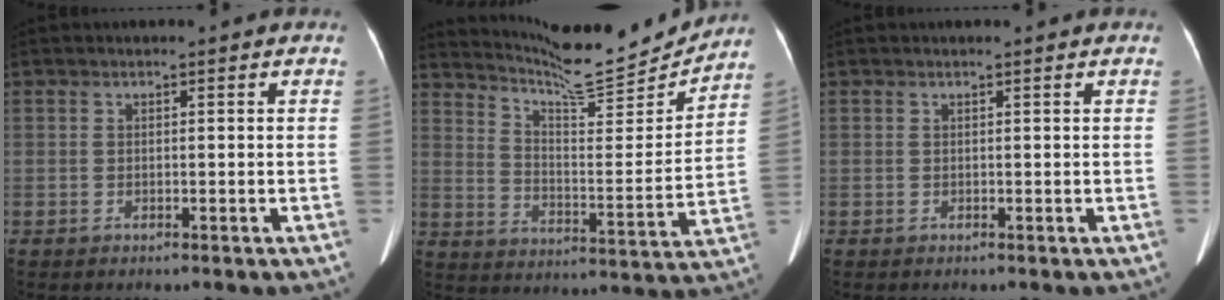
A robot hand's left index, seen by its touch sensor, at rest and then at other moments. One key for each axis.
{"total": 15.5, "fx": 15.0, "fy": 0.6, "fz": 3.9, "tx": -0.072, "ty": -0.045, "tz": 0.221}
{"total": 0.7, "fx": -0.7, "fy": -0.1, "fz": 0.0, "tx": -0.006, "ty": 0.000, "tz": -0.009}